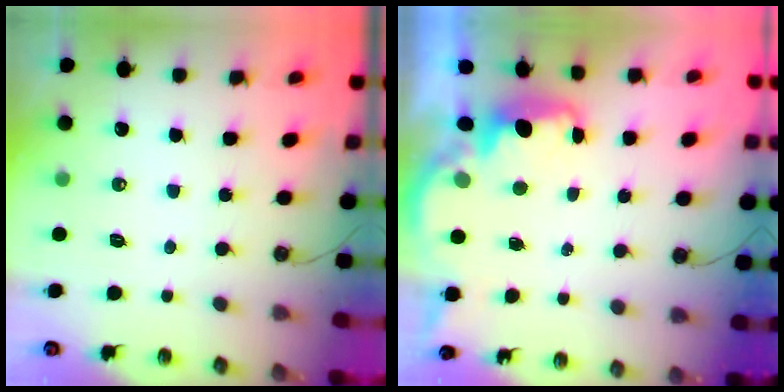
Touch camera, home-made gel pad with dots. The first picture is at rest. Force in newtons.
{"total": 2.1, "press": 2.0, "slide": 0.8}